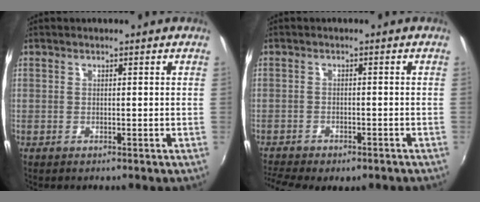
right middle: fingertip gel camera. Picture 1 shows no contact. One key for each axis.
{"total": 9.3, "fx": -7.3, "fy": 3.4, "fz": 4.8, "tx": -0.120, "ty": -0.039, "tz": -0.116}